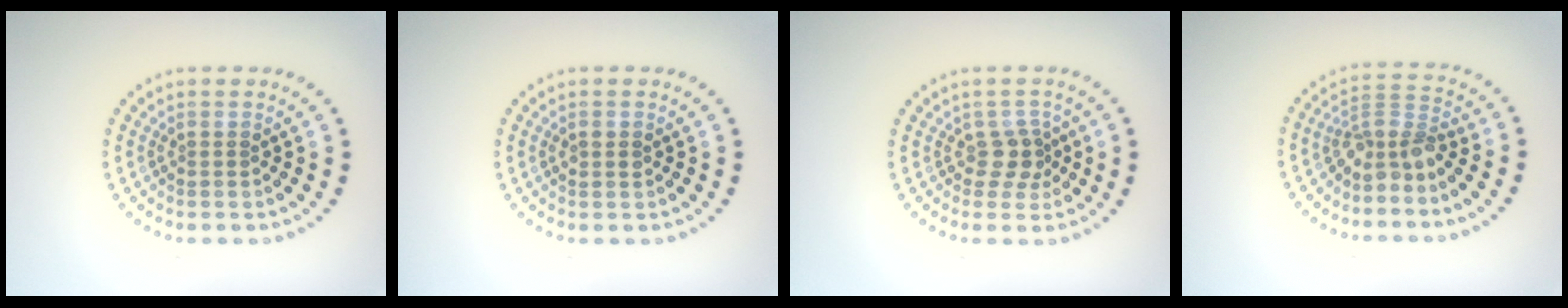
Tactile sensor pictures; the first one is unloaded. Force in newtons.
{"total": 1.1, "press": 1.1, "slide": 0.1}
{"total": 2.0, "press": 1.6, "slide": 1.2}
{"total": 3.1, "press": 2.2, "slide": 2.2}